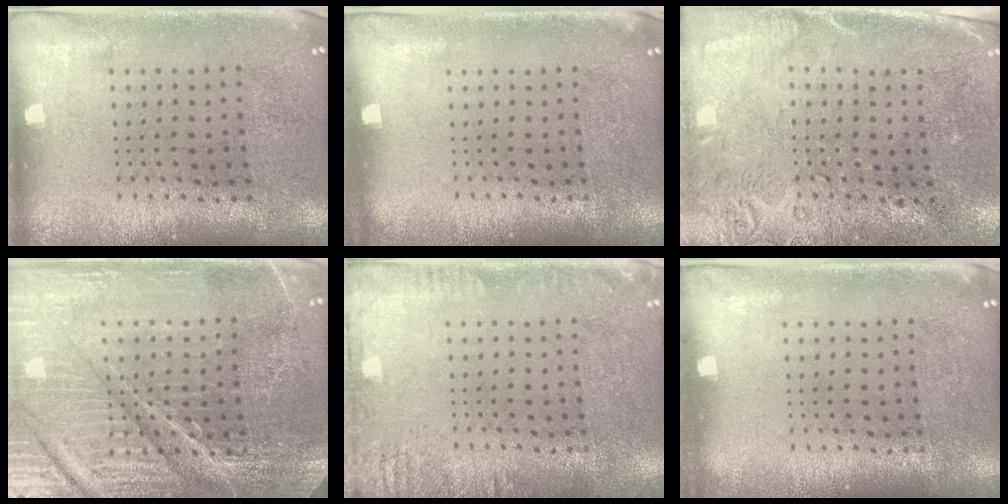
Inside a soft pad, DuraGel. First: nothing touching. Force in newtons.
{"total": 0.0}
{"total": 2.7, "press": 2.2, "slide": 1.6}
{"total": 5.1, "press": 4.8, "slide": 1.8}
{"total": 1.9, "press": 1.9, "slide": 0.3}
{"total": 0.0}